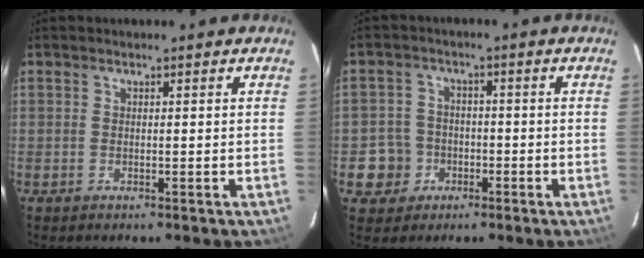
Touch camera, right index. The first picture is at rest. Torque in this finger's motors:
{"motor_torque": [-0.19, -0.08, -0.69, -0.21]}